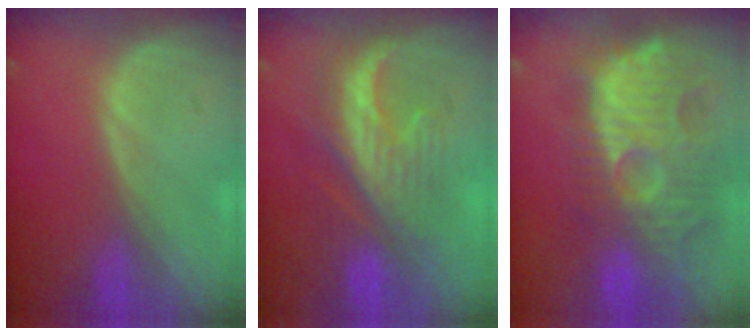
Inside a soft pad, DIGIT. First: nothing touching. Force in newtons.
{"total": 8.5, "press": 8.3, "slide": 1.6}
{"total": 13.5, "press": 12.4, "slide": 5.3}